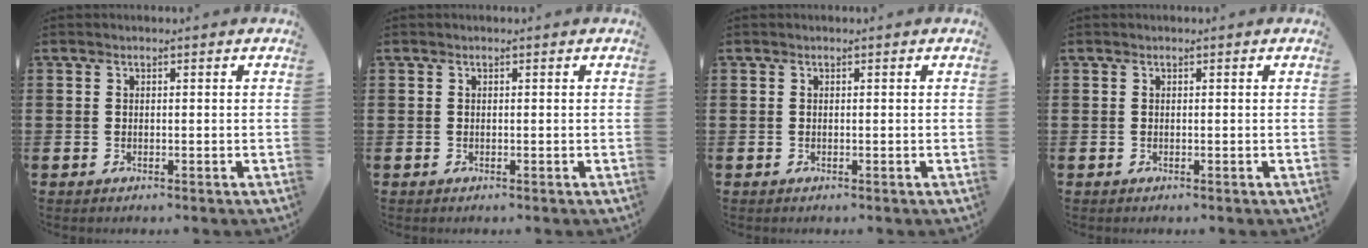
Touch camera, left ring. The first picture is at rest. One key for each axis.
{"total": 0.0}
{"total": 0.0}
{"total": 0.0}